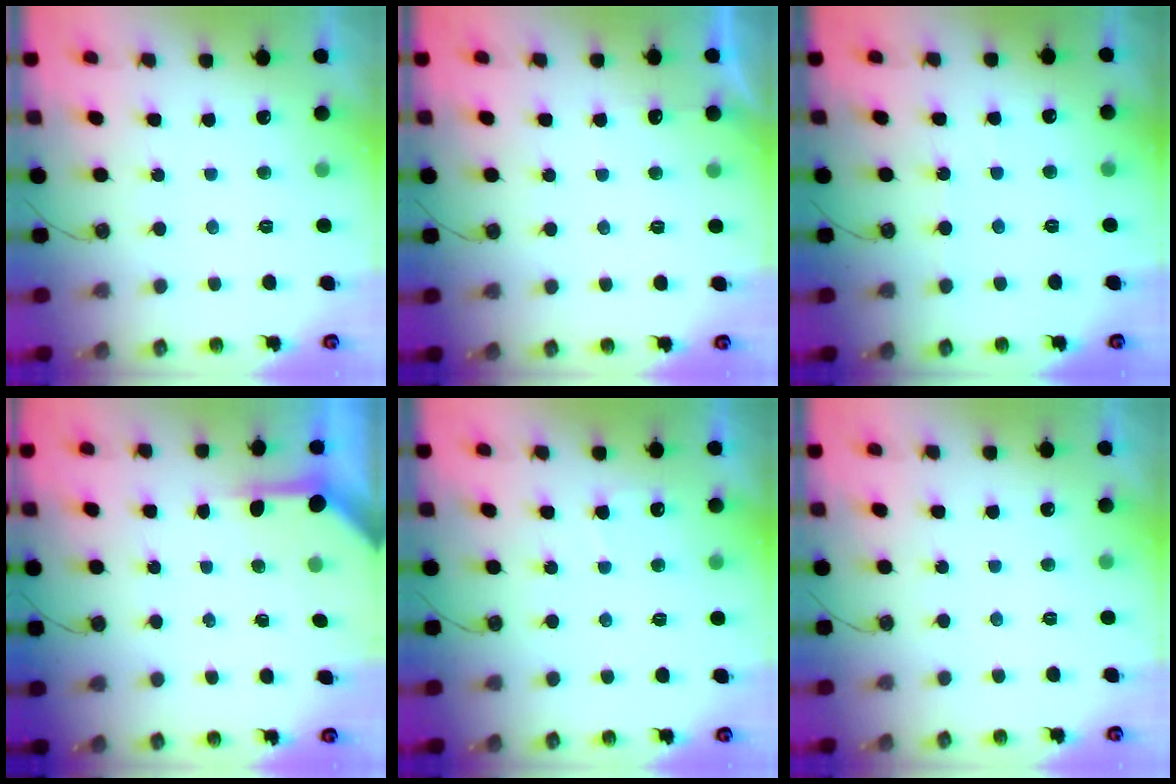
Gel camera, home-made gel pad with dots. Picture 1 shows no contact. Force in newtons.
{"total": 2.7, "press": 2.7, "slide": 0.3}
{"total": 1.8, "press": 1.8, "slide": 0.3}
{"total": 4.0, "press": 4.0, "slide": 0.4}
{"total": 3.8, "press": 3.7, "slide": 0.7}
{"total": 0.0}